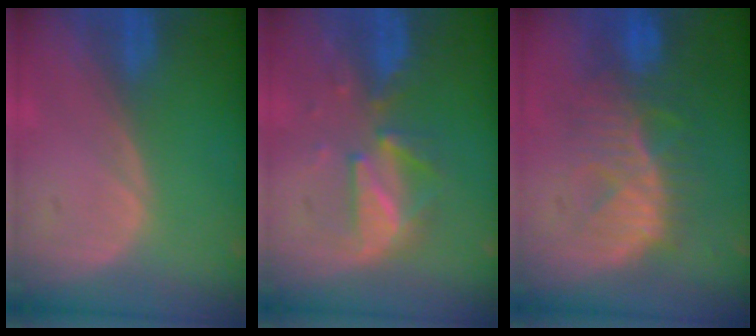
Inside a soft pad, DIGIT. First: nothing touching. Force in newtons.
{"total": 6.0, "press": 6.0, "slide": 0.6}
{"total": 9.3, "press": 8.8, "slide": 3.0}